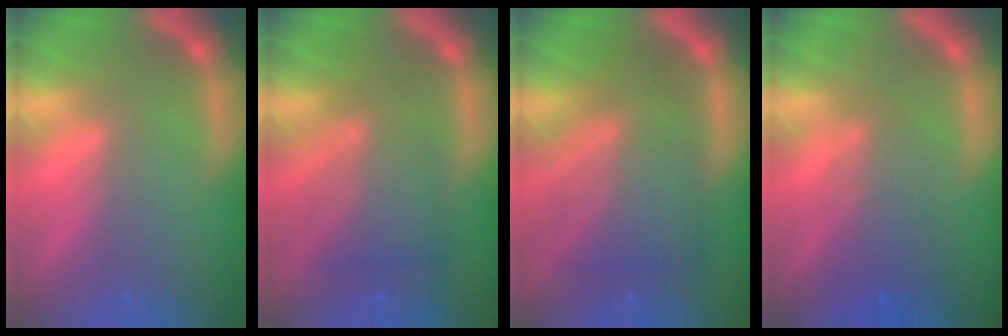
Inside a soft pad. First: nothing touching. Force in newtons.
{"total": 5.5}
{"total": 8.1}
{"total": 3.5}